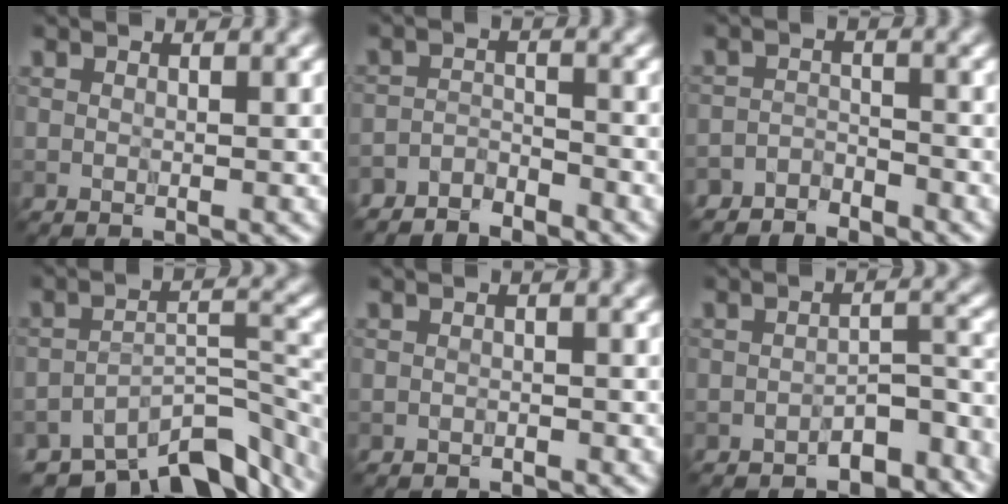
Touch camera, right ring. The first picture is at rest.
{"total": 3.1, "force": [-3.0, 0.5, 0.2], "torque": [-0.008, -0.001, -0.064]}
{"total": 2.8, "force": [-2.8, 0.7, 0.1], "torque": [-0.001, 0.002, -0.058]}
{"total": 9.1, "force": [-7.1, 3.4, 4.5], "torque": [-0.060, -0.013, -0.111]}
{"total": 0.7, "force": [-0.7, 0.2, -0.1], "torque": [0.005, 0.002, -0.012]}
{"total": 4.6, "force": [-3.7, 1.7, 2.1], "torque": [-0.019, 0.008, -0.056]}